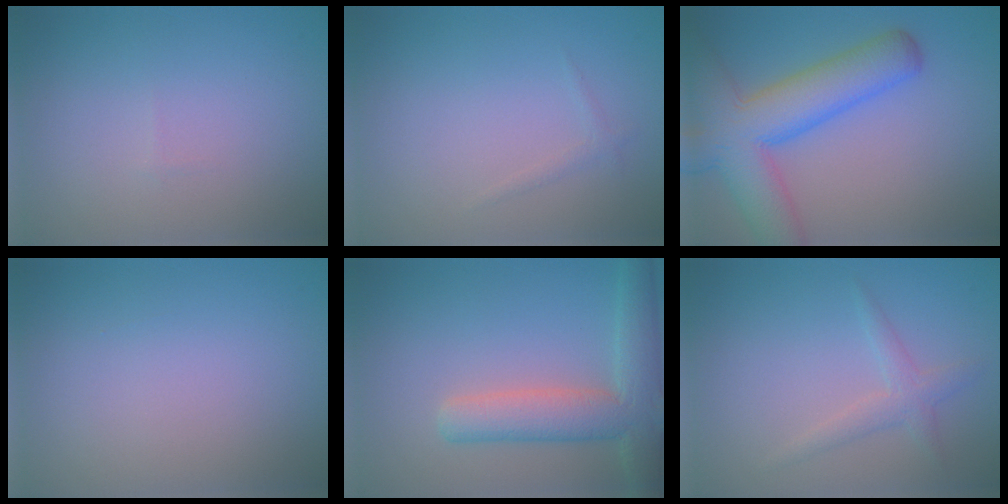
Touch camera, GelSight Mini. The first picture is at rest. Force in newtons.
{"total": 0.7, "press": 0.7, "slide": 0.0}
{"total": 9.3, "press": 9.3, "slide": 0.7}
{"total": 0.0}
{"total": 6.0, "press": 6.0, "slide": 0.4}
{"total": 1.9, "press": 1.9, "slide": 0.1}